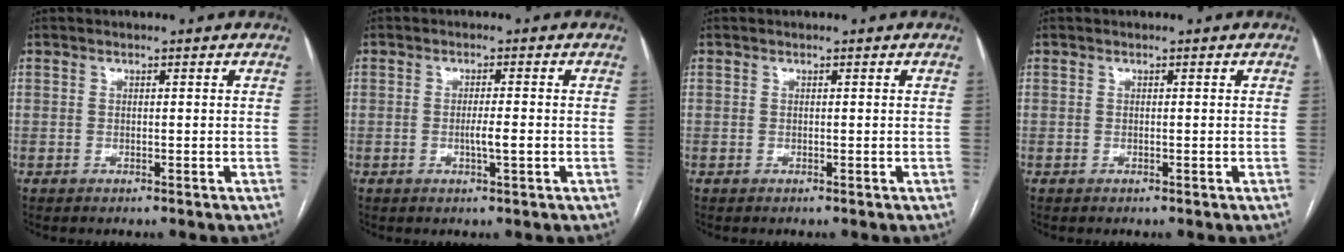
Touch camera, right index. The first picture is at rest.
{"total": 2.6, "force": [-0.6, 0.0, 2.5], "torque": [-0.045, -0.002, -0.011]}
{"total": 0.0}
{"total": 0.0}